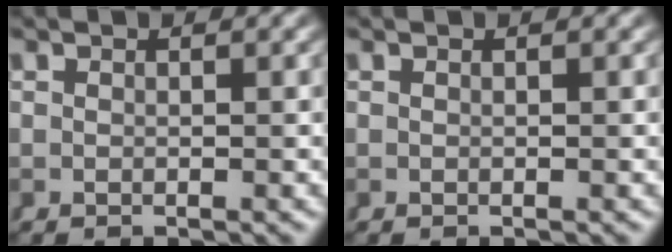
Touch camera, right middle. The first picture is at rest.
{"total": 0.0}